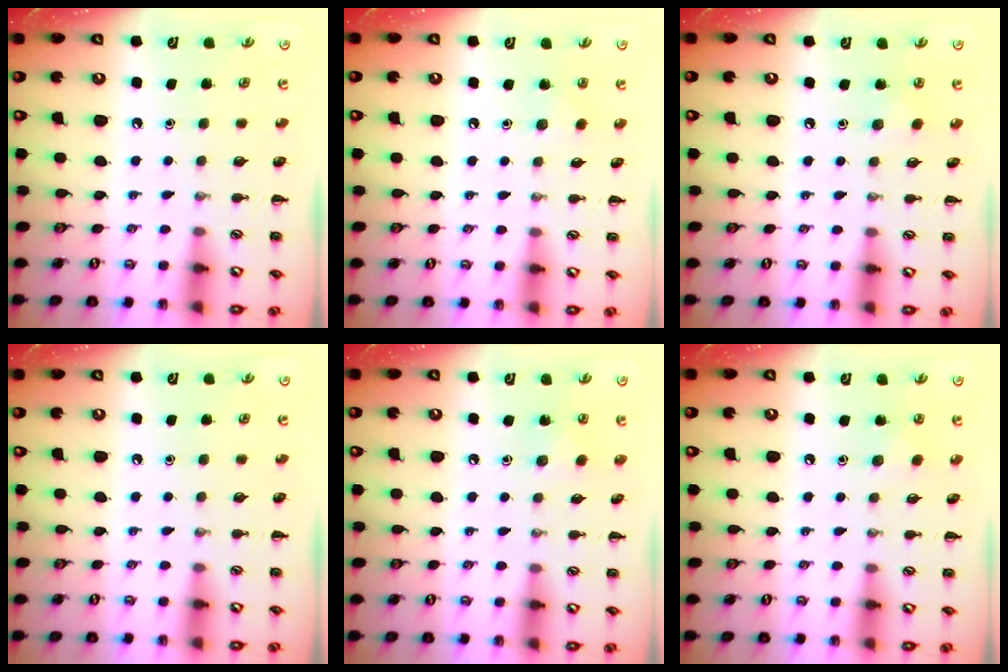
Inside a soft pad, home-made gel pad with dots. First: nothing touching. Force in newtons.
{"total": 3.8, "press": 3.6, "slide": 1.1}
{"total": 3.6, "press": 3.5, "slide": 0.9}
{"total": 0.0}
{"total": 5.6, "press": 5.5, "slide": 1.2}
{"total": 3.6, "press": 3.5, "slide": 0.9}